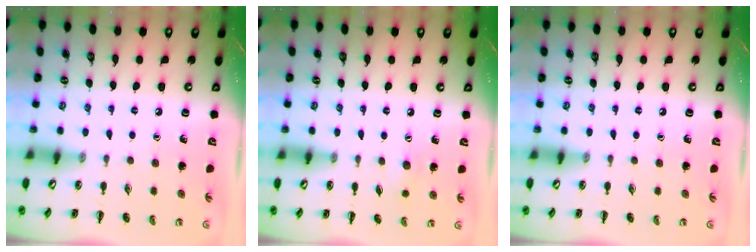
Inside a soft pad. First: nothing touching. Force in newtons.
{"total": 4.6, "press": 4.4, "slide": 1.1}
{"total": 0.0}